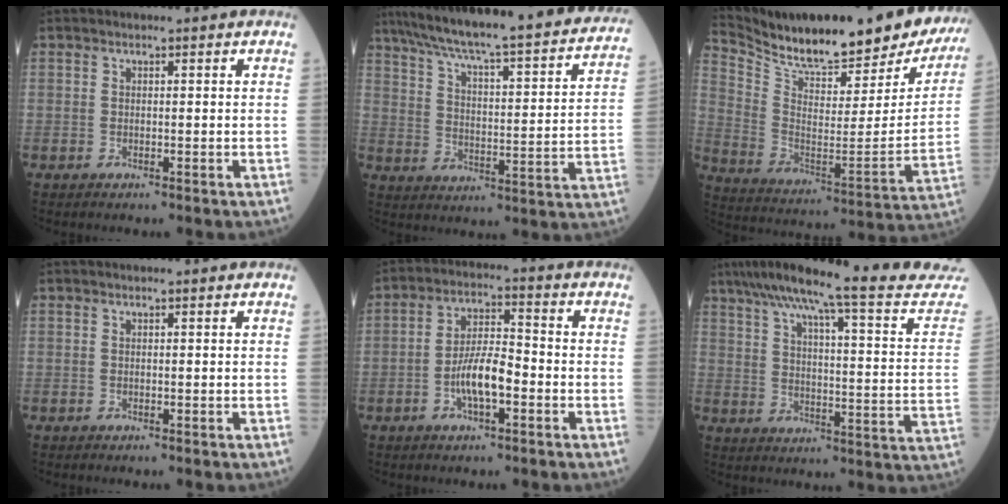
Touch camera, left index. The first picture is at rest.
{"total": 32.0, "force": [27.6, 3.0, 15.9], "torque": [-0.254, -0.040, 0.356]}
{"total": 29.9, "force": [25.8, 5.9, 13.9], "torque": [-0.241, -0.066, 0.357]}
{"total": 0.0}
{"total": 7.4, "force": [-2.4, 2.1, 6.6], "torque": [-0.135, 0.010, -0.048]}
{"total": 26.2, "force": [23.0, 0.2, 12.6], "torque": [-0.193, -0.047, 0.296]}